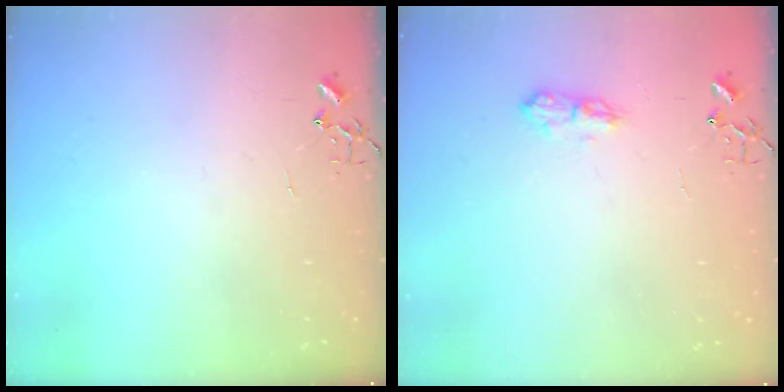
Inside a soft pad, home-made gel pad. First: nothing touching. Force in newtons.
{"total": 9.0, "press": 9.0, "slide": 1.0}